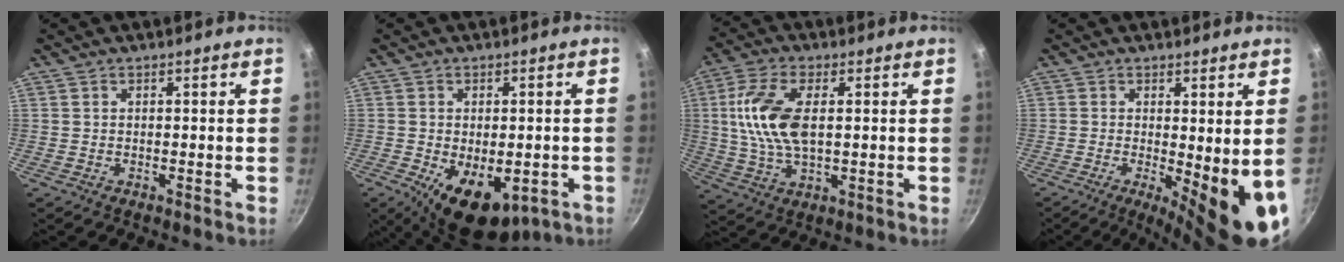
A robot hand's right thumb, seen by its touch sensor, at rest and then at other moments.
{"total": 12.2, "force": [-4.1, 6.9, 9.1], "torque": [-0.108, -0.005, -0.041]}
{"total": 12.3, "force": [1.7, 6.3, 10.5], "torque": [-0.210, 0.004, 0.031]}
{"total": 11.1, "force": [-2.0, 2.6, 10.6], "torque": [-0.119, -0.016, -0.020]}